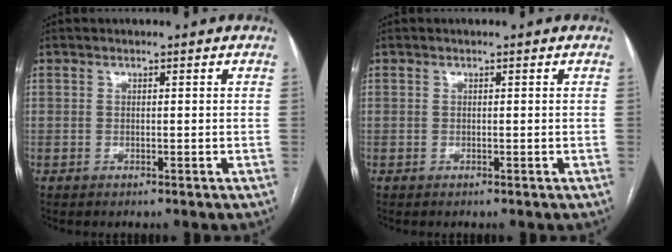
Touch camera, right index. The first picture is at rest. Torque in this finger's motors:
{"motor_torque": [0.00, 0.00, 0.00, 0.00]}